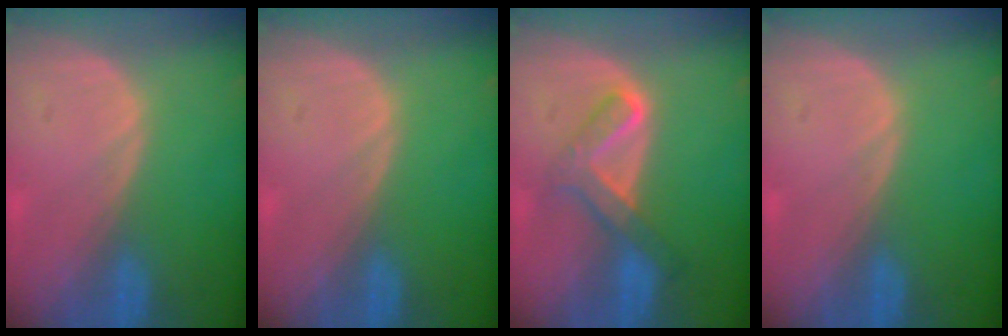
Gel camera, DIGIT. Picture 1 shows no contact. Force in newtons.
{"total": 0.0}
{"total": 5.7, "press": 5.6, "slide": 1.0}
{"total": 0.0}